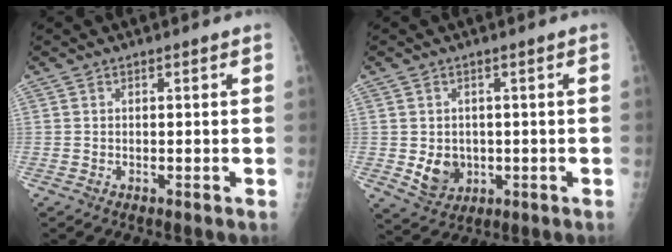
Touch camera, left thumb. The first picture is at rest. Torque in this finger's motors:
{"motor_torque": [0.68, 0.59, 0.55, -0.03, 0.04]}